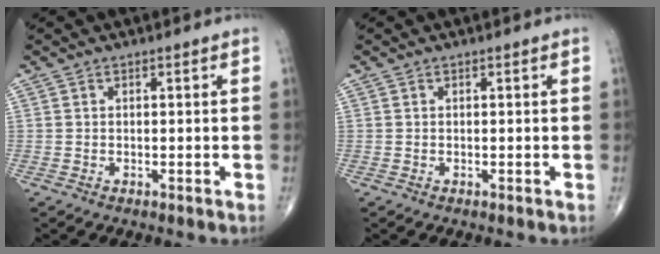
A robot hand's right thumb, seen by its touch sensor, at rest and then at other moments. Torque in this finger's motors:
{"motor_torque": [0.04, 0.04, -0.01, 0.00, 0.01]}